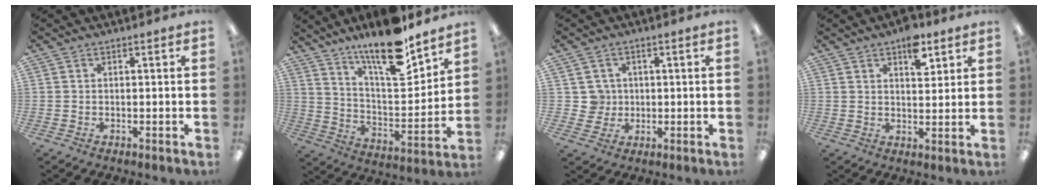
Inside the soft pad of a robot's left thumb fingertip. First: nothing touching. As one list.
[{"total": 17.4, "force": [13.9, 4.2, 9.7], "torque": [-0.163, -0.095, 0.231]}, {"total": 4.4, "force": [0.8, 4.4, 0.2], "torque": [-0.002, 0.004, 0.012]}, {"total": 7.7, "force": [4.7, 3.8, 4.7], "torque": [-0.047, -0.025, 0.074]}]